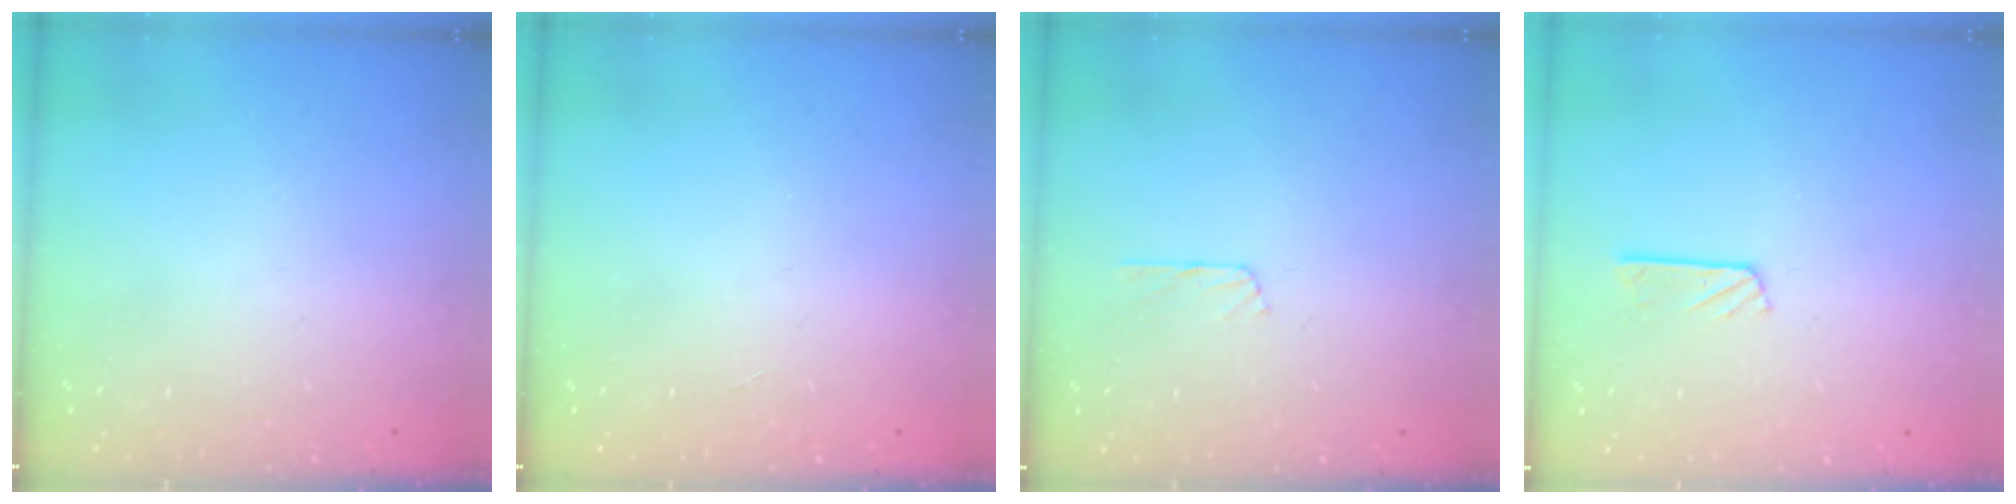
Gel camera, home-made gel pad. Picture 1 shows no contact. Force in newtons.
{"total": 0.0}
{"total": 2.7, "press": 2.7, "slide": 0.3}
{"total": 2.8, "press": 2.8, "slide": 0.2}